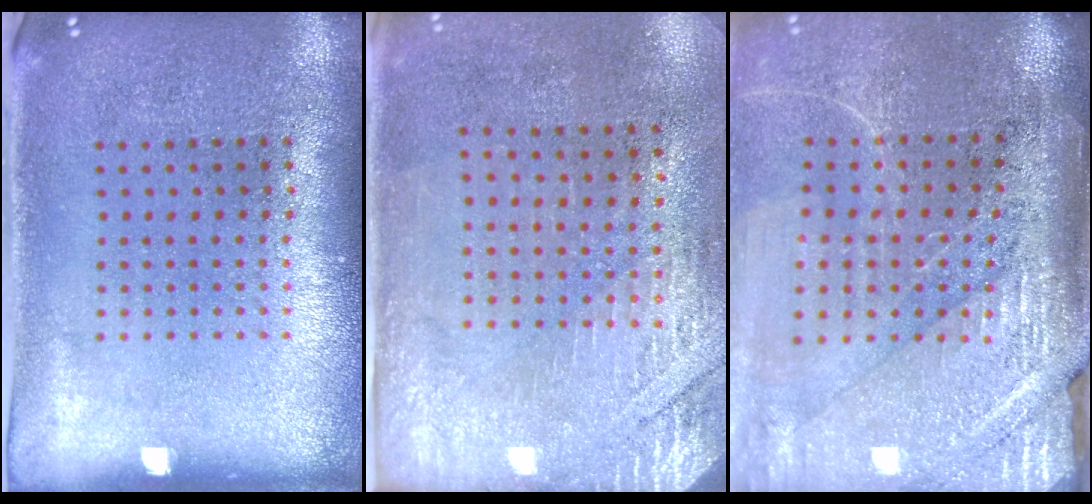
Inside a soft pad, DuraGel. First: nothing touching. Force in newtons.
{"total": 2.9, "press": 2.5, "slide": 1.5}
{"total": 3.8, "press": 3.4, "slide": 1.6}